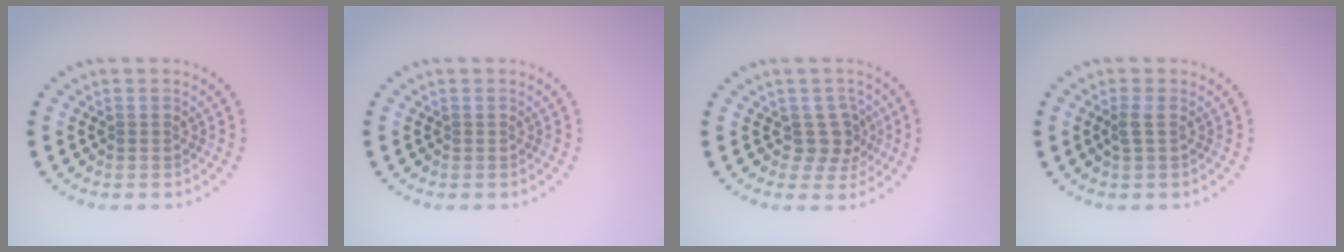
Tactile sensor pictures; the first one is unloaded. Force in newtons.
{"total": 0.0}
{"total": 2.5, "press": 2.0, "slide": 1.6}
{"total": 1.0, "press": 0.9, "slide": 0.4}